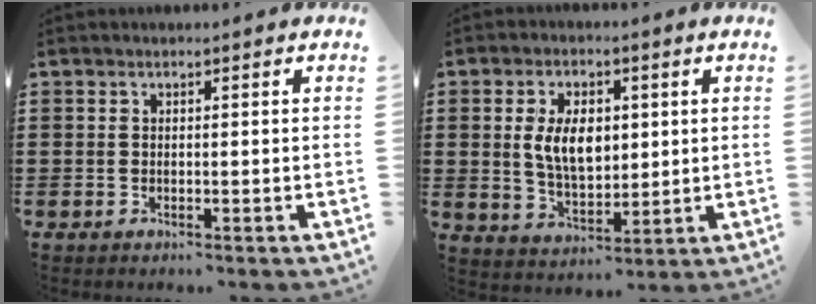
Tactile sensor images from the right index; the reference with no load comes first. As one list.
[{"total": 8.2, "force": [1.2, 4.4, 6.8], "torque": [-0.135, 0.008, 0.017]}]